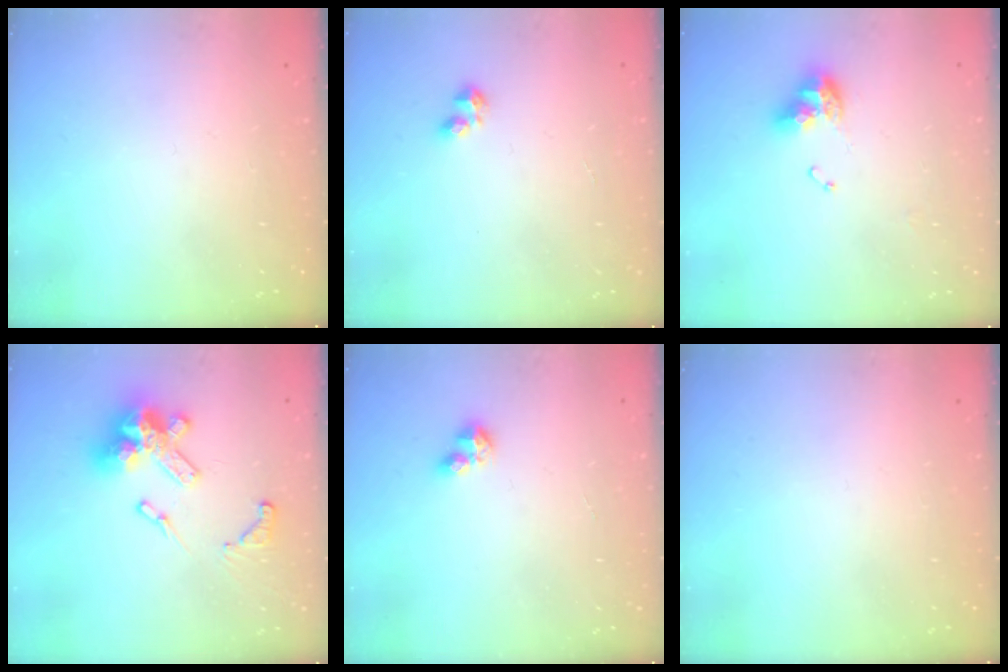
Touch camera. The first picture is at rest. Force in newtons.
{"total": 2.9, "press": 2.8, "slide": 0.5}
{"total": 12.7, "press": 12.6, "slide": 1.3}
{"total": 16.6, "press": 16.5, "slide": 1.5}
{"total": 4.6, "press": 4.6, "slide": 0.4}
{"total": 0.0}